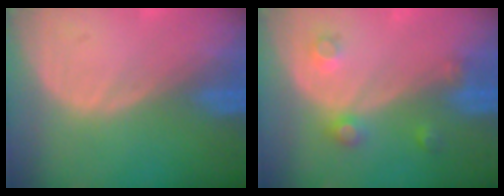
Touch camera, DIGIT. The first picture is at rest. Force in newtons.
{"total": 3.5, "press": 3.2, "slide": 1.6}